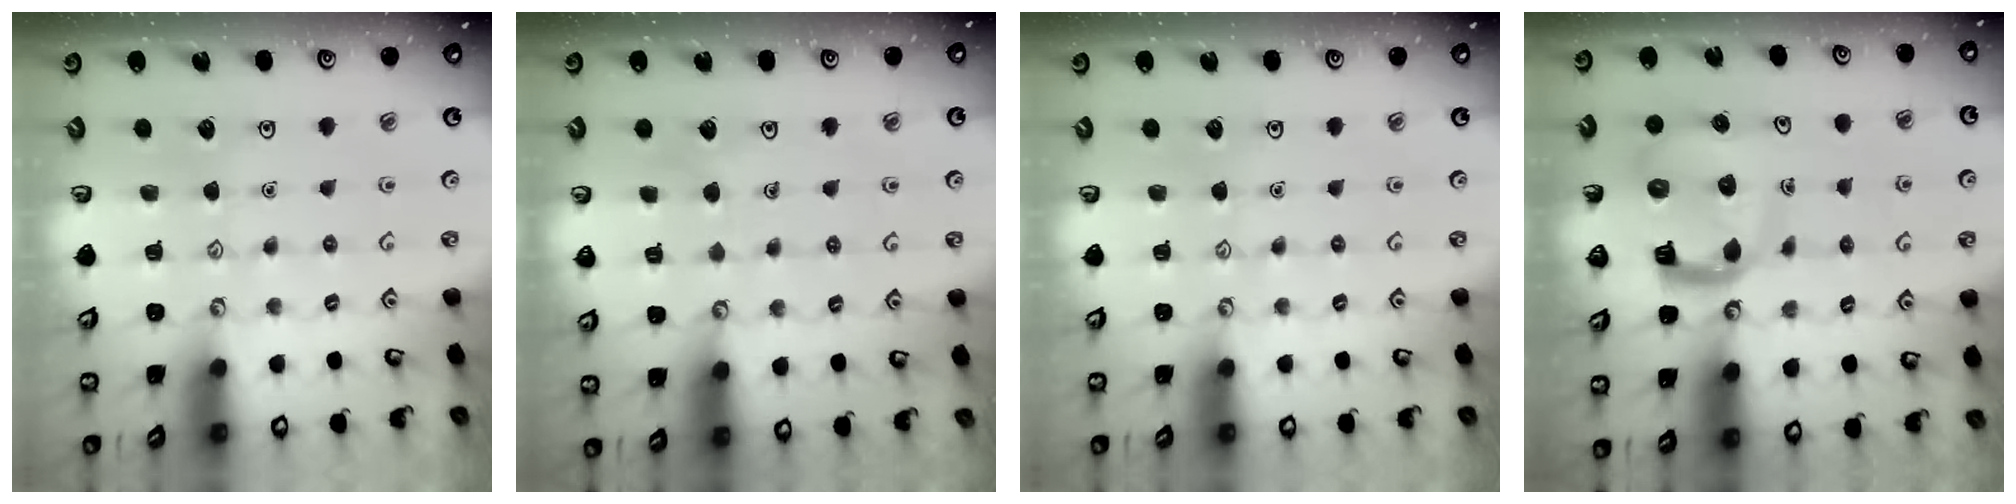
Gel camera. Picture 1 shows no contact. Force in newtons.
{"total": 1.8, "press": 1.8, "slide": 0.0}
{"total": 0.0}
{"total": 10.0, "press": 9.9, "slide": 1.2}